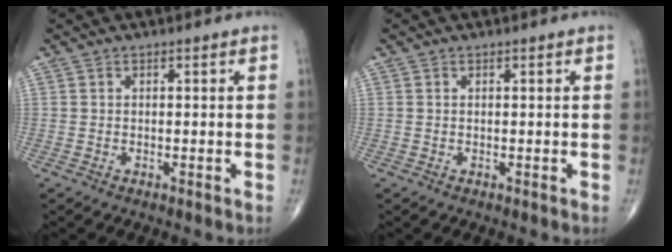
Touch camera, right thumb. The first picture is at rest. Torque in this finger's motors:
{"motor_torque": [-0.15, 0.51, -0.10, -0.14, 0.00]}